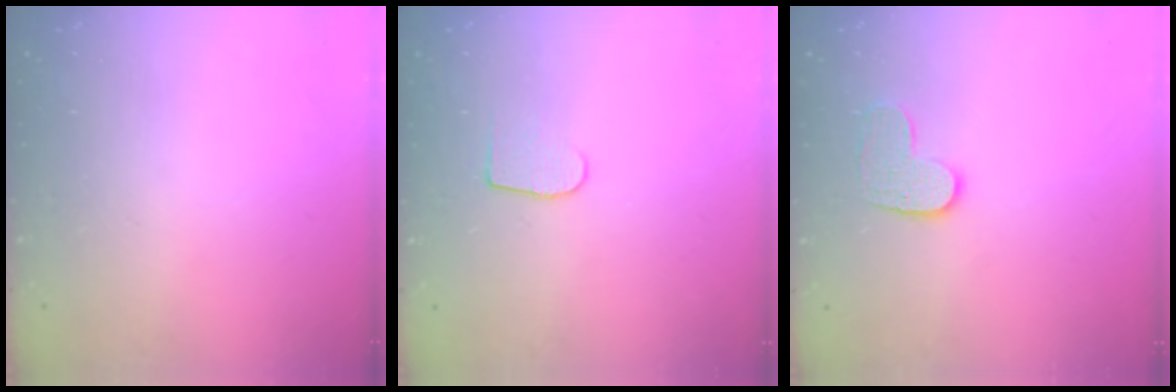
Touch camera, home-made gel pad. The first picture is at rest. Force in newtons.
{"total": 5.8, "press": 5.8, "slide": 0.5}
{"total": 7.0, "press": 7.0, "slide": 0.2}